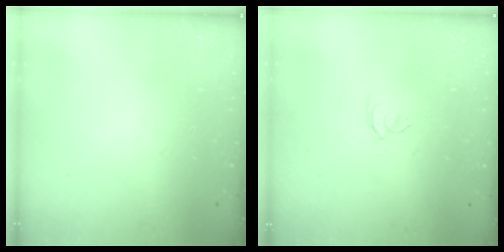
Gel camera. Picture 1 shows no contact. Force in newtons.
{"total": 0.5, "press": 0.4, "slide": 0.3}